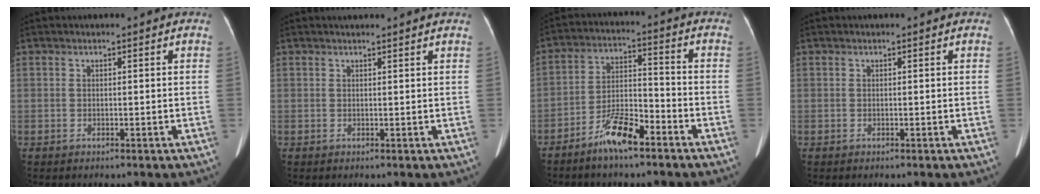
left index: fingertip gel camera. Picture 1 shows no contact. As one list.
[{"total": 2.9, "force": [2.7, -0.4, 1.0], "torque": [-0.011, 0.017, 0.033]}, {"total": 8.0, "force": [-5.7, 1.7, 5.3], "torque": [-0.107, -0.001, -0.108]}, {"total": 0.0}]